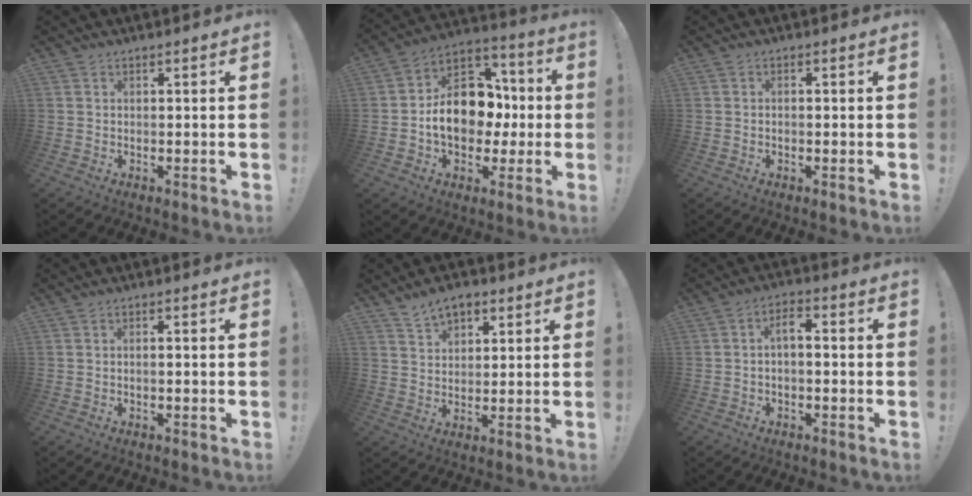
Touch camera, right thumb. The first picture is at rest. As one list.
[{"total": 16.8, "force": [-1.4, 12.6, 11.1], "torque": [-0.172, 0.021, -0.016]}, {"total": 0.6, "force": [-0.3, 0.2, 0.5], "torque": [-0.008, 0.002, -0.007]}, {"total": 0.8, "force": [-0.3, -0.1, 0.8], "torque": [-0.015, 0.001, -0.006]}, {"total": 6.8, "force": [4.6, 4.1, 2.9], "torque": [-0.047, -0.017, 0.085]}, {"total": 4.1, "force": [-0.6, 1.9, 3.6], "torque": [-0.058, 0.006, -0.013]}]